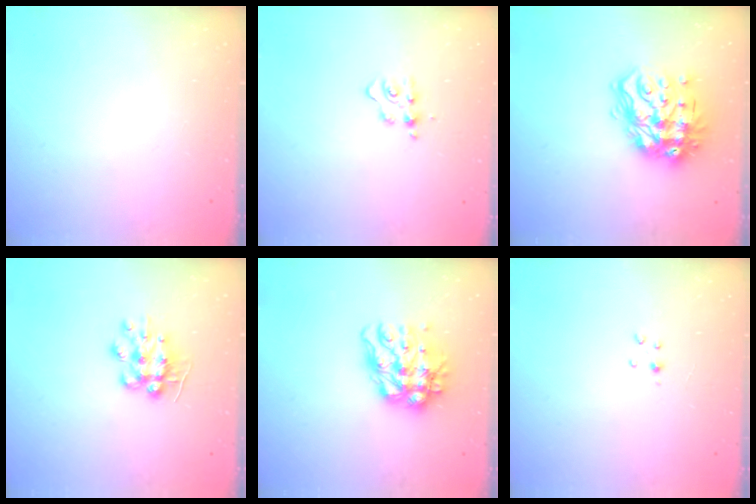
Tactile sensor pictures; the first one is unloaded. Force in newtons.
{"total": 6.8, "press": 6.7, "slide": 0.8}
{"total": 19.2, "press": 19.1, "slide": 1.6}
{"total": 9.4, "press": 9.4, "slide": 0.6}
{"total": 15.5, "press": 15.4, "slide": 1.5}
{"total": 2.8, "press": 2.8, "slide": 0.4}